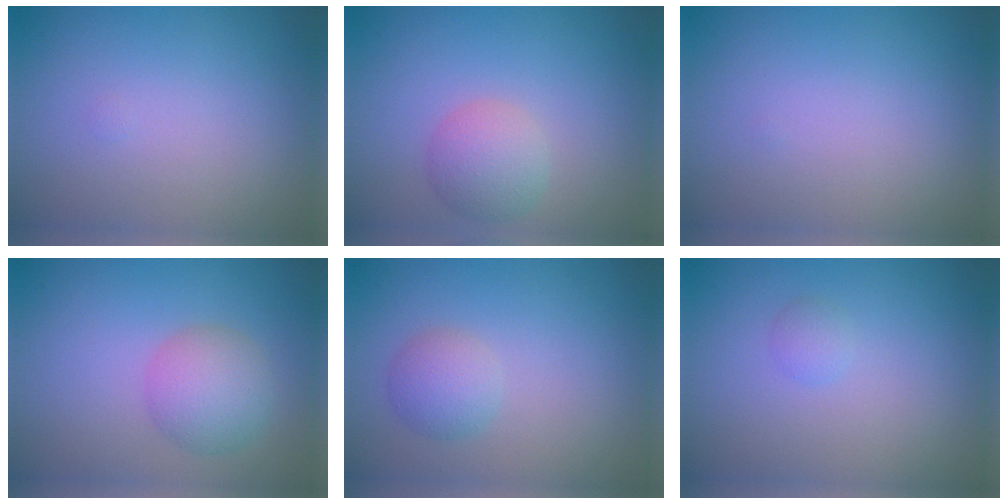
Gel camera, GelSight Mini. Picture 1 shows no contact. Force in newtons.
{"total": 3.0, "press": 3.0, "slide": 0.1}
{"total": 0.0}
{"total": 3.5, "press": 3.5, "slide": 0.1}
{"total": 2.2, "press": 2.2, "slide": 0.1}
{"total": 0.8, "press": 0.8, "slide": 0.0}